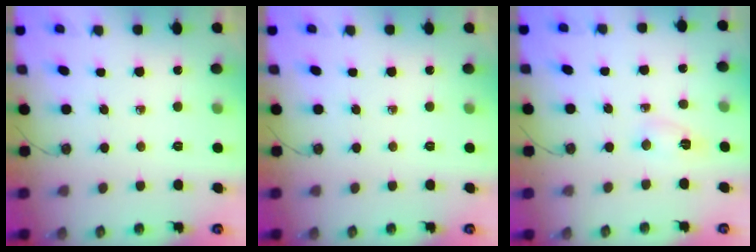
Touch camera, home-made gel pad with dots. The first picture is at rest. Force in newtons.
{"total": 0.0}
{"total": 2.2, "press": 2.1, "slide": 0.6}